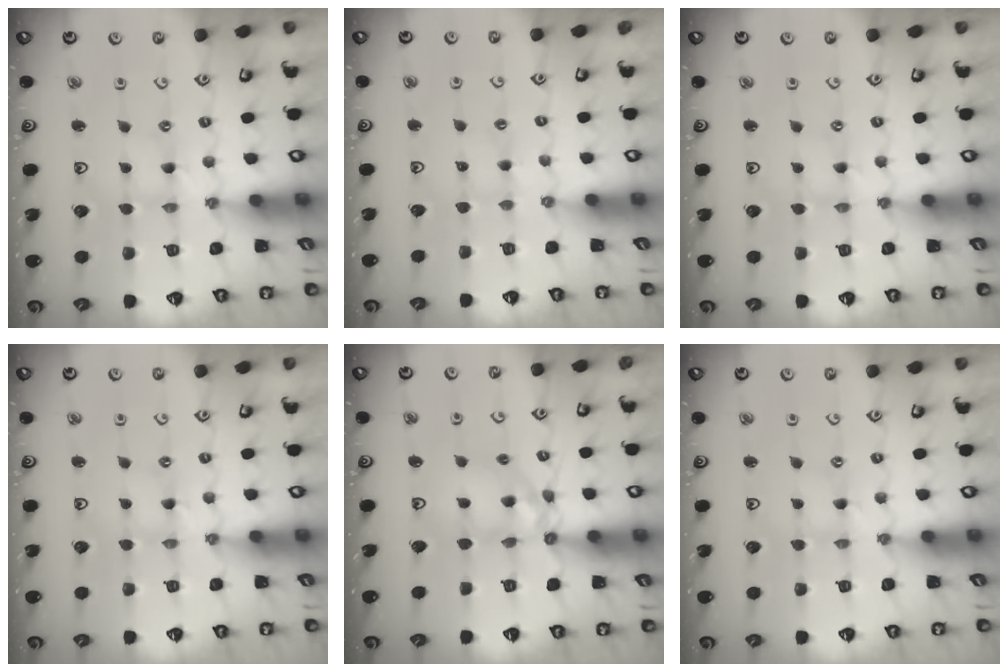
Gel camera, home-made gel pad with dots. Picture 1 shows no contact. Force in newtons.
{"total": 1.4, "press": 1.4, "slide": 0.2}
{"total": 1.1, "press": 1.1, "slide": 0.1}
{"total": 0.0}
{"total": 11.8, "press": 11.8, "slide": 0.9}
{"total": 0.0}